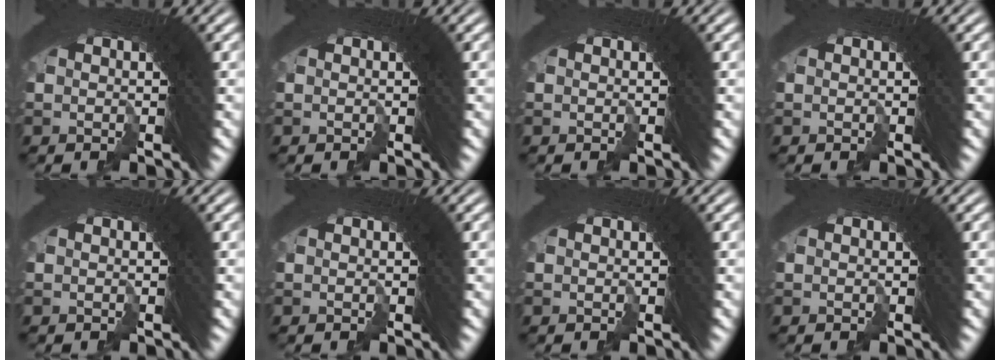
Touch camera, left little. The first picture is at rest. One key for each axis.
{"total": 0.0}
{"total": 0.0}
{"total": 0.0}
{"total": 0.0}
{"total": 0.0}
{"total": 0.0}
{"total": 0.0}